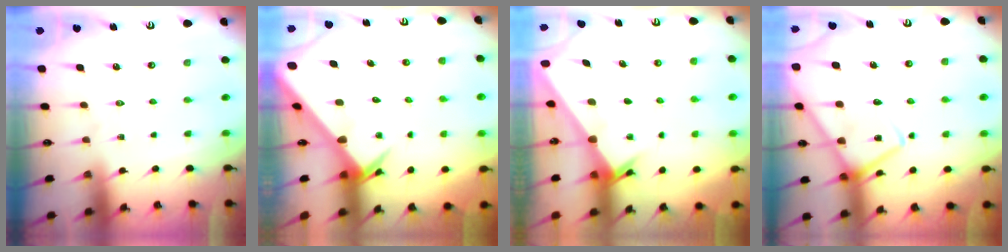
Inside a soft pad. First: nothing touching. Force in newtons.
{"total": 4.1, "press": 4.1, "slide": 0.4}
{"total": 2.3, "press": 2.3, "slide": 0.3}
{"total": 14.8, "press": 14.7, "slide": 1.2}